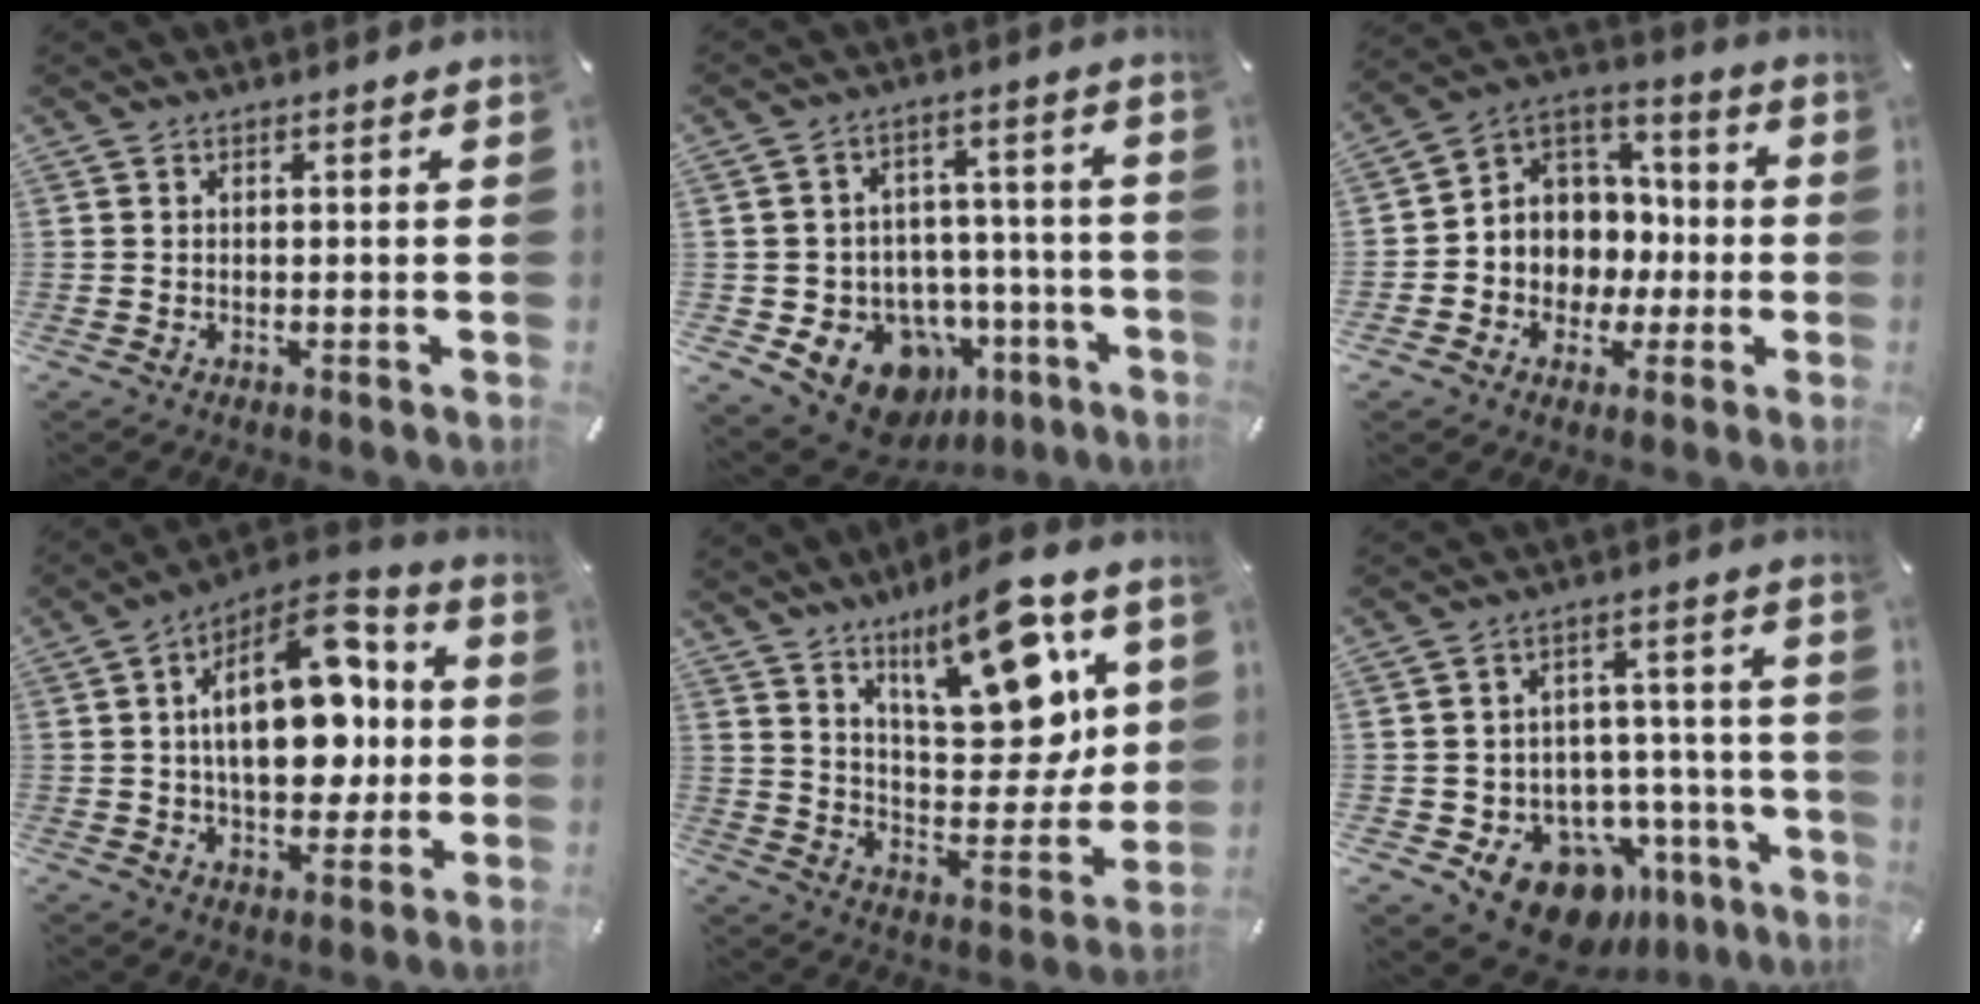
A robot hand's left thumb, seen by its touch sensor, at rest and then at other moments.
{"total": 14.3, "force": [-7.6, 10.5, 6.1], "torque": [-0.072, 0.040, -0.119]}
{"total": 9.0, "force": [-0.6, 8.9, 0.0], "torque": [-0.013, -0.014, -0.002]}
{"total": 19.5, "force": [2.8, 11.2, 15.7], "torque": [-0.247, -0.009, 0.047]}
{"total": 19.7, "force": [10.9, 8.2, 14.2], "torque": [-0.193, -0.068, 0.177]}
{"total": 14.9, "force": [-9.6, 9.1, 6.9], "torque": [-0.075, 0.061, -0.151]}